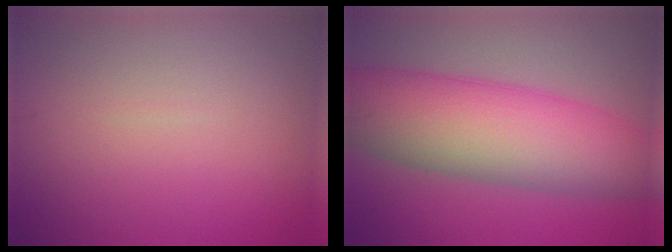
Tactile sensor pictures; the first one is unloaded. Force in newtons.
{"total": 10.8, "press": 10.8, "slide": 0.3}